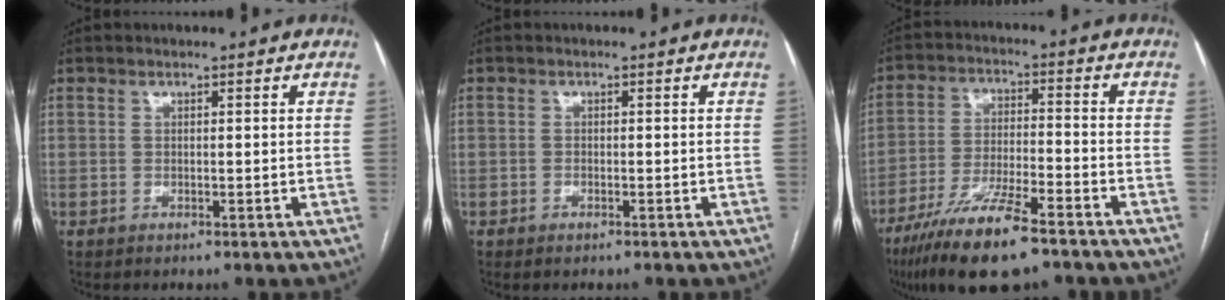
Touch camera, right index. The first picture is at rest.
{"total": 0.8, "force": [-0.6, 0.3, 0.4], "torque": [-0.011, -0.001, -0.006]}
{"total": 13.5, "force": [-9.5, 2.0, 9.5], "torque": [-0.182, -0.028, -0.166]}